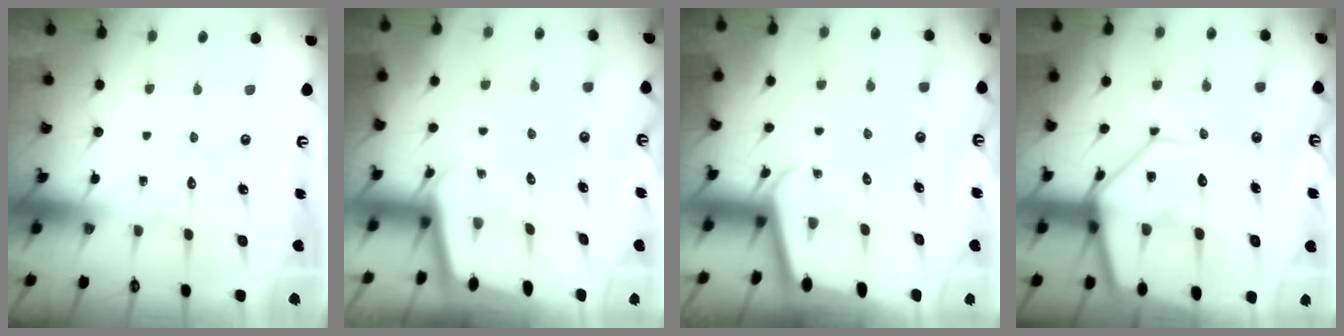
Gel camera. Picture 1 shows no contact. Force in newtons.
{"total": 1.8, "press": 1.8, "slide": 0.1}
{"total": 2.1, "press": 2.1, "slide": 0.1}
{"total": 18.9, "press": 18.8, "slide": 1.9}